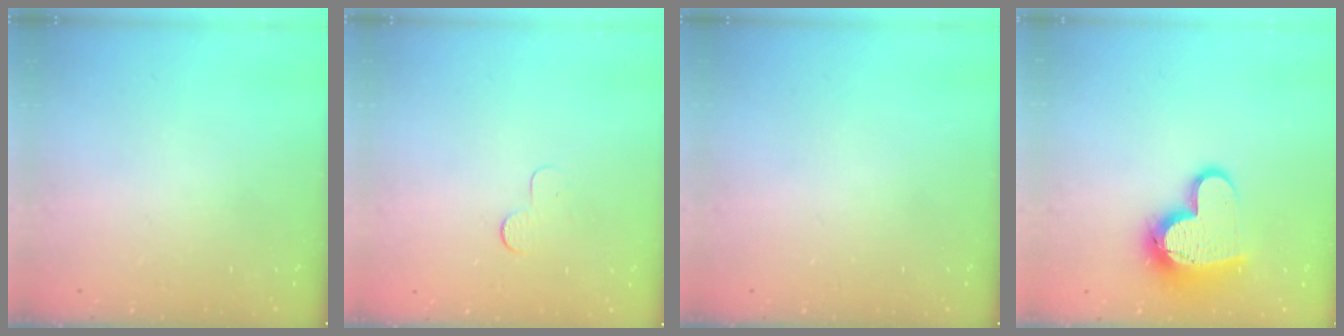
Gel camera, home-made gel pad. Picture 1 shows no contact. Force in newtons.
{"total": 2.9, "press": 2.9, "slide": 0.3}
{"total": 0.0}
{"total": 15.0, "press": 15.0, "slide": 1.0}